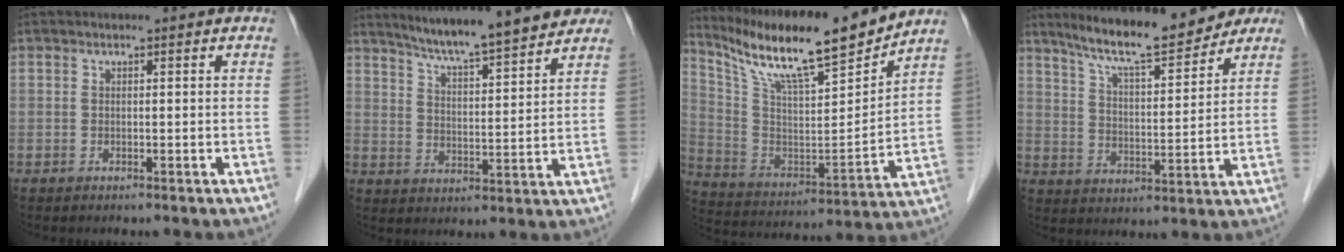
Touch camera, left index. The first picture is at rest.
{"total": 14.3, "force": [12.5, 1.1, 6.9], "torque": [-0.101, 0.007, 0.181]}
{"total": 18.1, "force": [15.6, 1.0, 9.1], "torque": [-0.175, -0.008, 0.271]}
{"total": 13.1, "force": [11.4, 2.3, 6.1], "torque": [-0.099, 0.008, 0.177]}